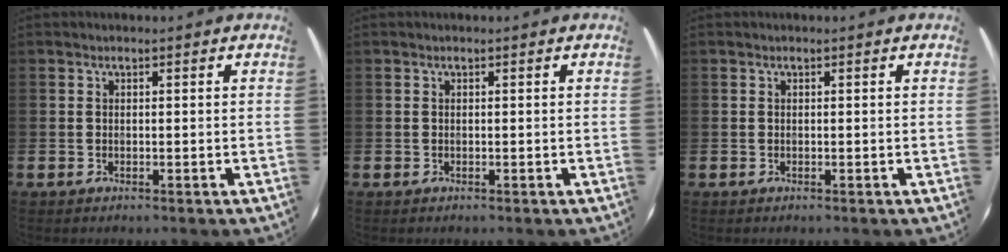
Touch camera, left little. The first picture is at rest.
{"total": 0.0}
{"total": 0.0}